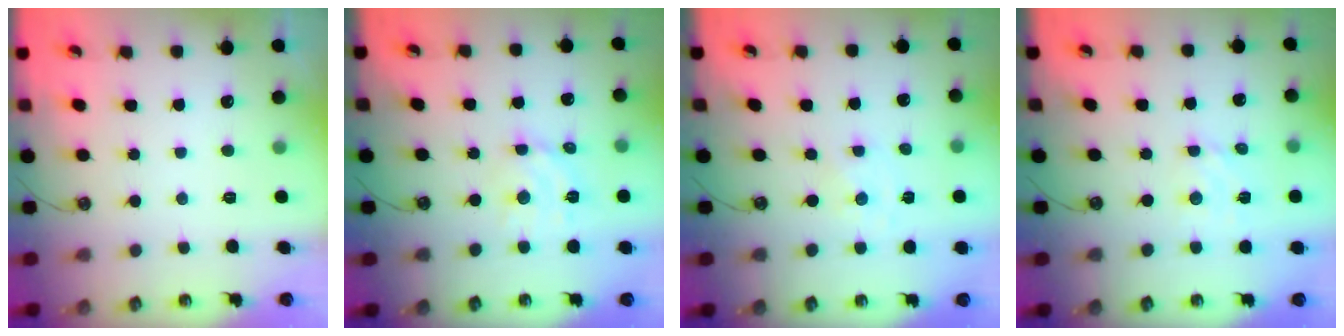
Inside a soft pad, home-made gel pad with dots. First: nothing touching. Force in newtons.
{"total": 9.3, "press": 9.2, "slide": 1.3}
{"total": 0.0}
{"total": 2.8, "press": 2.8, "slide": 0.4}